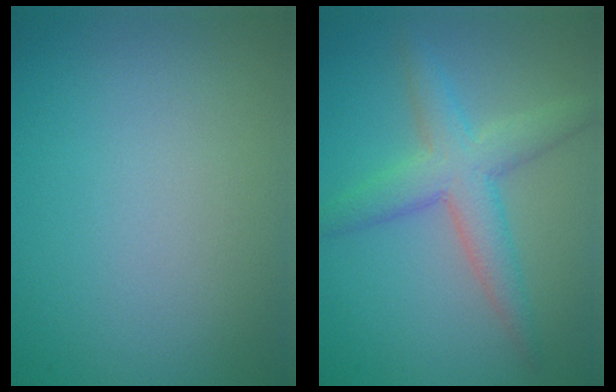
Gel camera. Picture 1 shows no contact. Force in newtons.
{"total": 4.6, "press": 4.6, "slide": 0.1}